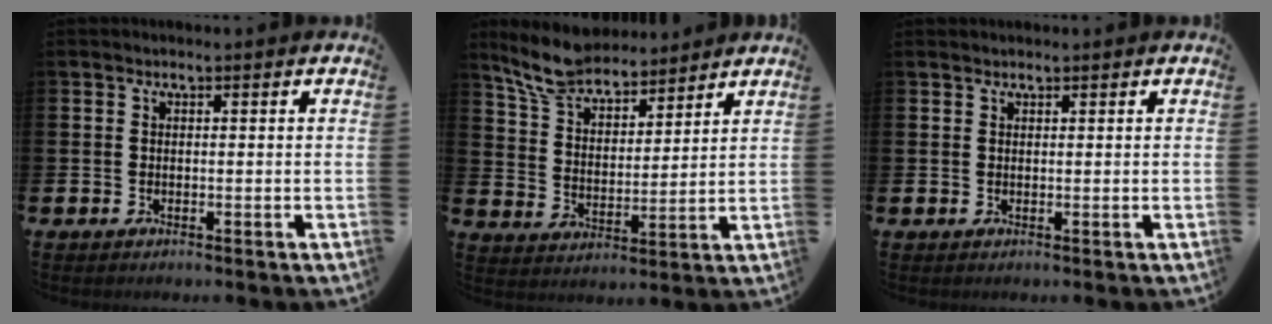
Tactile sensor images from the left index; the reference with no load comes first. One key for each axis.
{"total": 7.7, "fx": 7.2, "fy": 2.1, "fz": 2.0, "tx": -0.074, "ty": -0.029, "tz": 0.133}
{"total": 0.7, "fx": 0.7, "fy": 0.2, "fz": -0.1, "tx": 0.011, "ty": -0.002, "tz": 0.010}